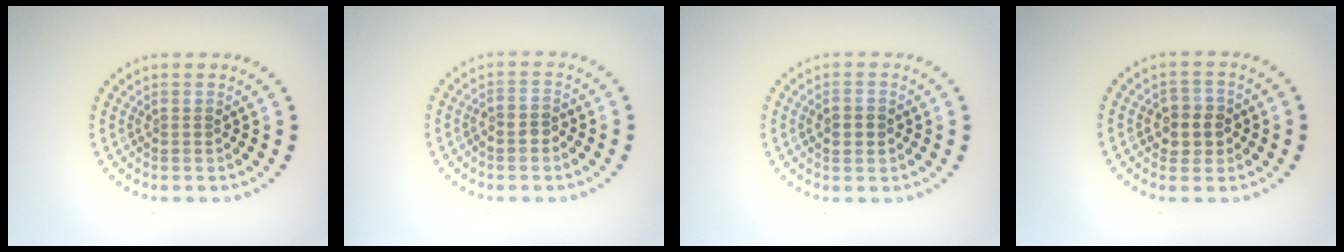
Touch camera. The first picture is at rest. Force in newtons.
{"total": 1.2, "press": 0.9, "slide": 0.7}
{"total": 2.3, "press": 2.3, "slide": 0.0}
{"total": 2.7, "press": 2.6, "slide": 0.7}